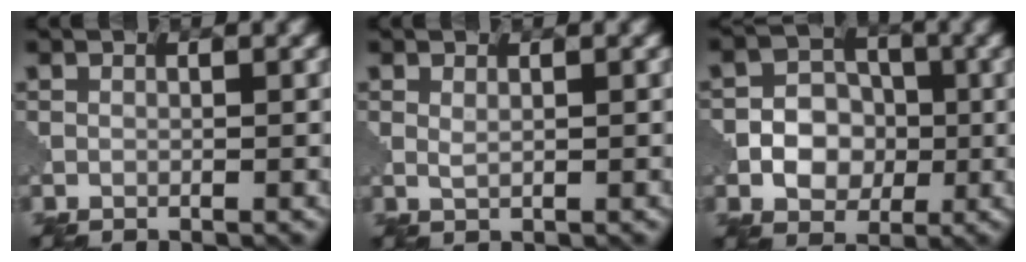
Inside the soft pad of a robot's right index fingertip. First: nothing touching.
{"total": 0.9, "force": [0.2, 0.4, 0.8], "torque": [-0.020, 0.000, 0.005]}
{"total": 5.0, "force": [-1.0, 4.0, 2.8], "torque": [-0.026, 0.001, -0.027]}